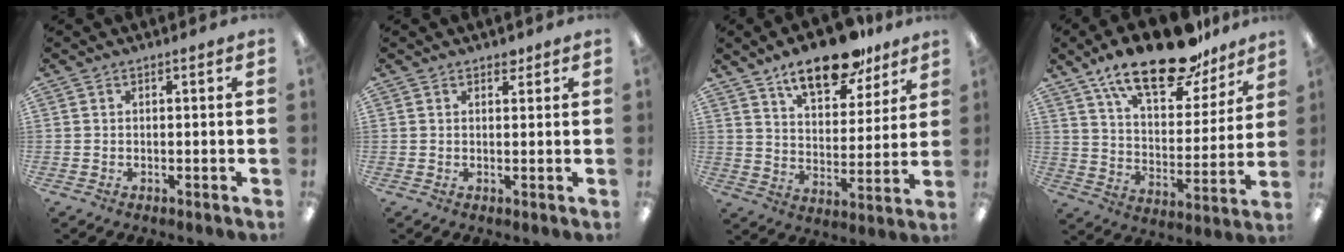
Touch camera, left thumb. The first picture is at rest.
{"total": 1.7, "force": [1.3, 0.8, 0.5], "torque": [0.005, -0.007, 0.022]}
{"total": 16.2, "force": [12.0, 6.5, 8.7], "torque": [-0.130, -0.062, 0.206]}
{"total": 21.5, "force": [15.4, 8.5, 12.3], "torque": [-0.198, -0.092, 0.264]}